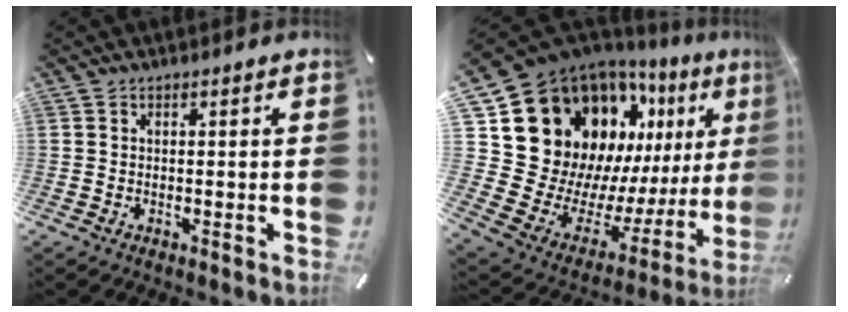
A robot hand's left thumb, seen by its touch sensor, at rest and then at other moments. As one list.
[{"total": 21.9, "force": [9.5, 17.4, 9.2], "torque": [-0.123, -0.121, 0.223]}]